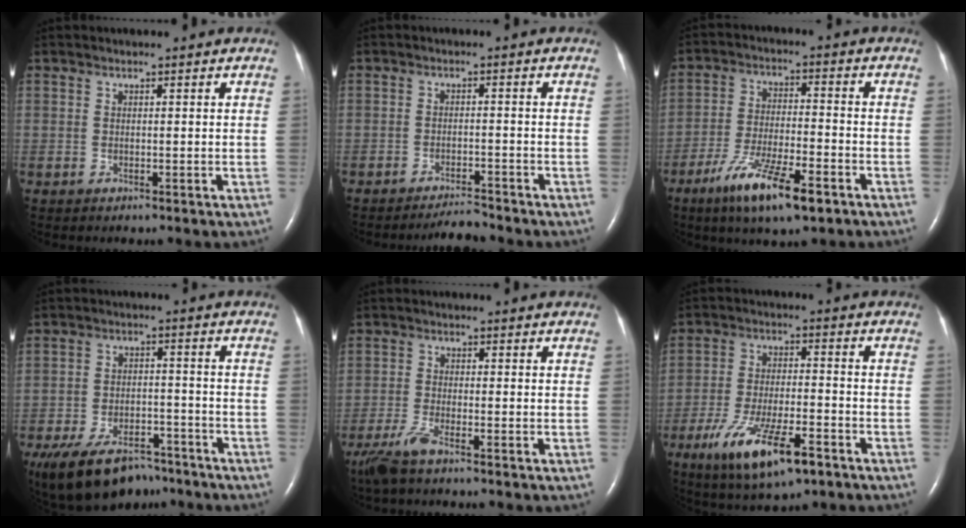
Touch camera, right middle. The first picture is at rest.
{"total": 3.1, "force": [-3.0, -0.5, 0.3], "torque": [-0.010, -0.017, -0.049]}
{"total": 11.4, "force": [-6.8, 2.0, 8.9], "torque": [-0.168, -0.021, -0.117]}
{"total": 14.7, "force": [-11.2, 6.6, 6.7], "torque": [-0.140, -0.004, -0.172]}
{"total": 4.6, "force": [-3.4, 0.4, 3.1], "torque": [-0.076, -0.015, -0.071]}
{"total": 12.7, "force": [-7.1, 3.2, 10.0], "torque": [-0.189, -0.018, -0.116]}